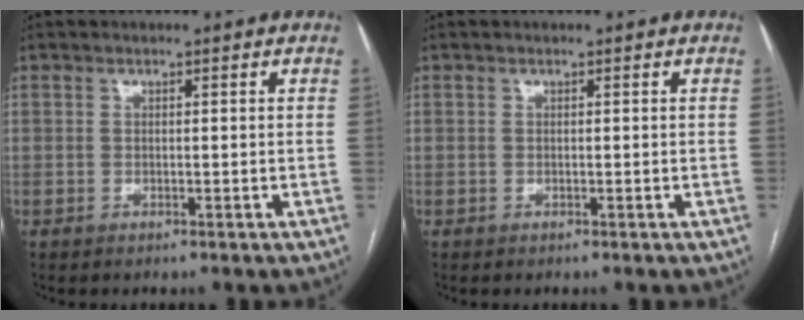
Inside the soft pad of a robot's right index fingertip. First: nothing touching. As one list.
[{"total": 0.0}]